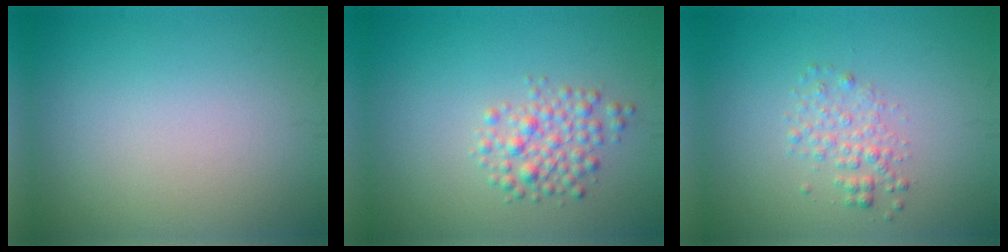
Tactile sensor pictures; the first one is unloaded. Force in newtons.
{"total": 2.7, "press": 2.7, "slide": 0.1}
{"total": 1.9, "press": 1.9, "slide": 0.1}